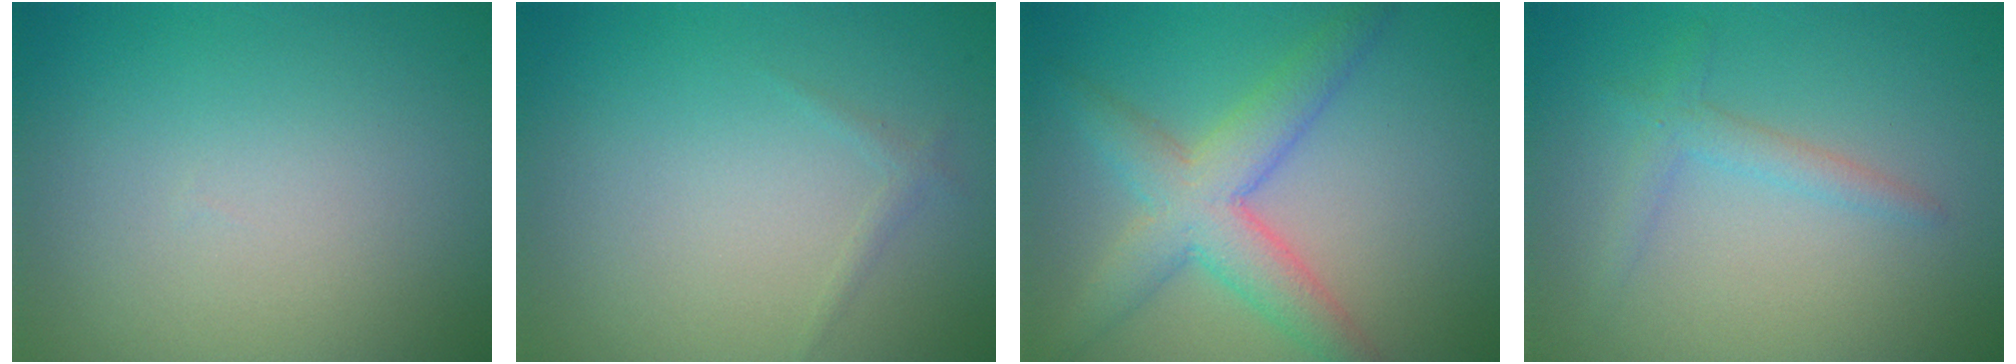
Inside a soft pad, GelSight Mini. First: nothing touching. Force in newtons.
{"total": 0.7, "press": 0.7, "slide": 0.1}
{"total": 5.3, "press": 5.3, "slide": 0.1}
{"total": 1.6, "press": 1.6, "slide": 0.1}